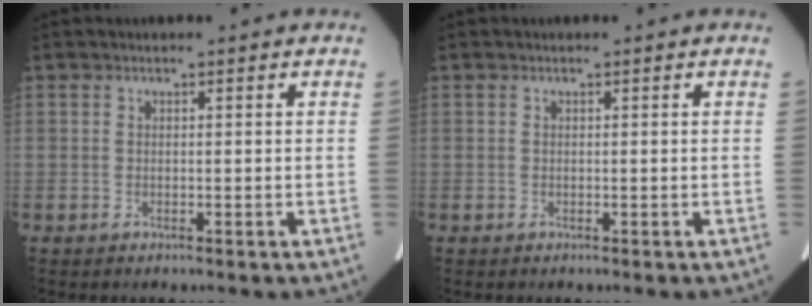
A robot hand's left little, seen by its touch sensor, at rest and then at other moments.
{"total": 0.0}